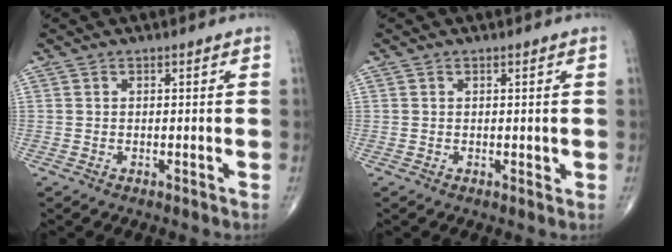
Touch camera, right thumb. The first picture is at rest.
{"total": 0.5, "force": [0.2, 0.4, 0.3], "torque": [-0.002, -0.002, 0.003]}